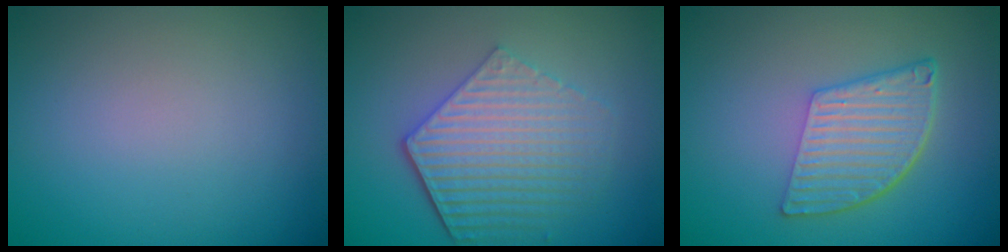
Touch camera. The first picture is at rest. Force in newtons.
{"total": 5.9, "press": 4.4, "slide": 4.0}
{"total": 5.5, "press": 3.8, "slide": 4.1}